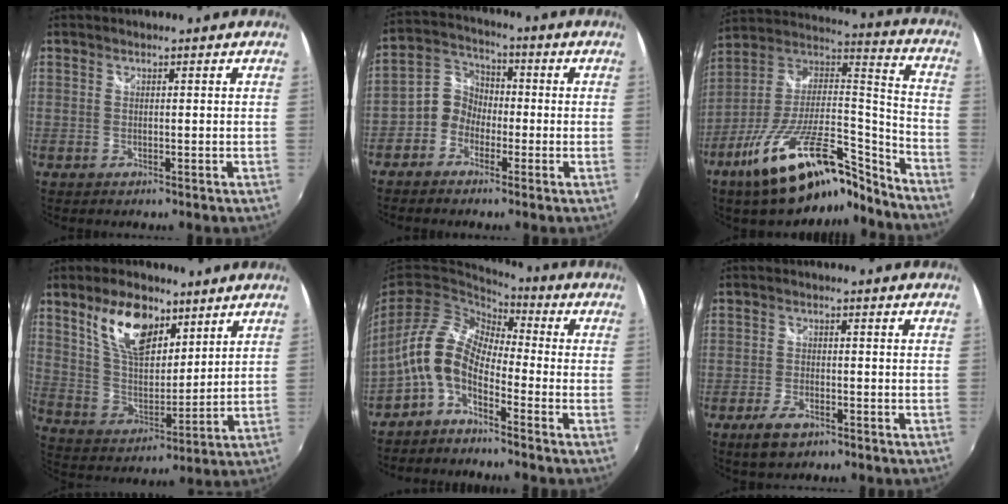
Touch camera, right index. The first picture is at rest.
{"total": 6.5, "force": [-2.8, 5.5, 2.1], "torque": [-0.048, 0.024, -0.067]}
{"total": 24.9, "force": [-17.9, 7.7, 15.4], "torque": [-0.259, -0.003, -0.295]}
{"total": 14.2, "force": [8.2, 7.2, 9.0], "torque": [-0.163, 0.009, 0.159]}
{"total": 9.1, "force": [-3.9, 4.6, 6.8], "torque": [-0.140, 0.013, -0.087]}
{"total": 5.0, "force": [-3.3, 2.4, 2.9], "torque": [-0.075, -0.007, -0.058]}